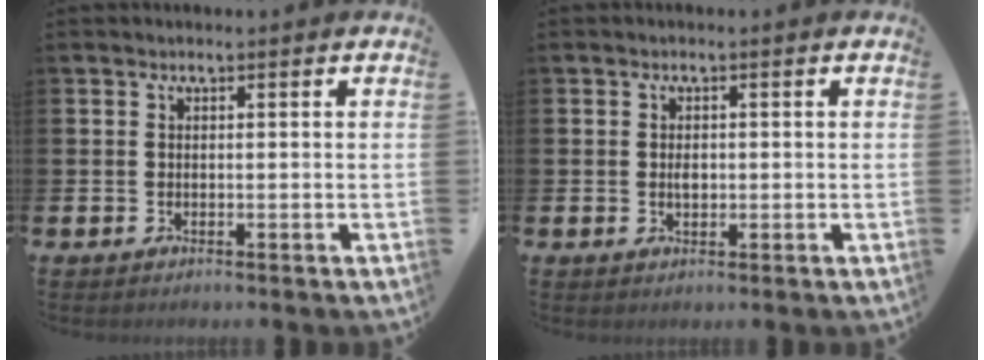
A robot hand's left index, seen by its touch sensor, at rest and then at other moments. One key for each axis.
{"total": 1.5, "fx": 0.0, "fy": 1.0, "fz": 1.2, "tx": -0.015, "ty": 0.003, "tz": -0.003}